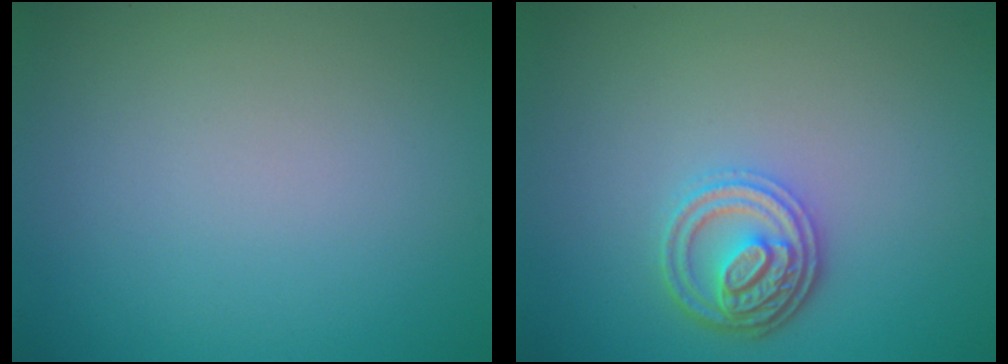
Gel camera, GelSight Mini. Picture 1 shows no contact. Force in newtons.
{"total": 3.6, "press": 3.2, "slide": 1.6}